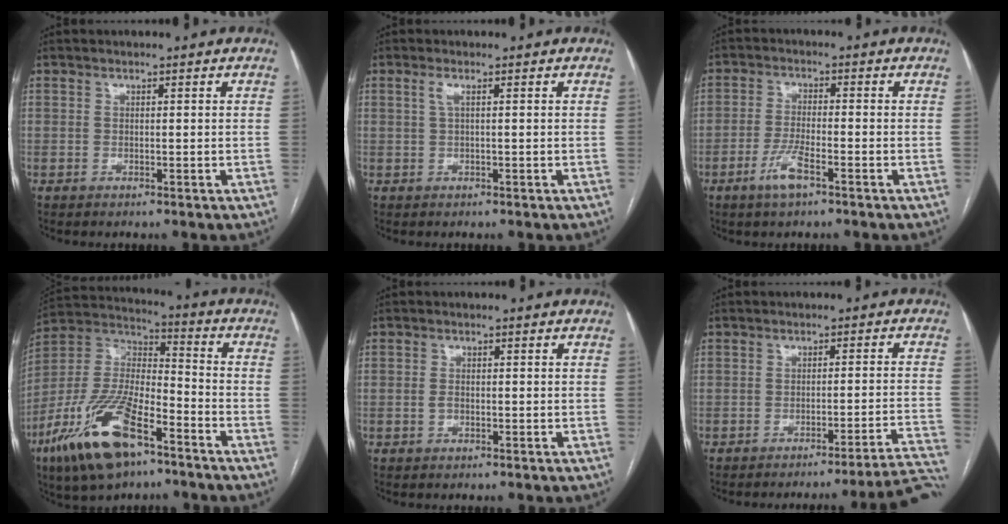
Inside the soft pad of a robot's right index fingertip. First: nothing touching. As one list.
[{"total": 1.2, "force": [0.4, 0.1, 1.2], "torque": [-0.032, 0.007, 0.007]}, {"total": 5.0, "force": [-2.8, 0.7, 4.0], "torque": [-0.086, -0.005, -0.054]}, {"total": 19.0, "force": [-10.8, 6.7, 14.2], "torque": [-0.308, -0.014, -0.201]}, {"total": 1.1, "force": [-0.3, 0.7, 0.8], "torque": [-0.019, 0.001, -0.006]}, {"total": 13.7, "force": [-12.9, -2.5, 4.0], "torque": [0.017, 0.000, -0.149]}]